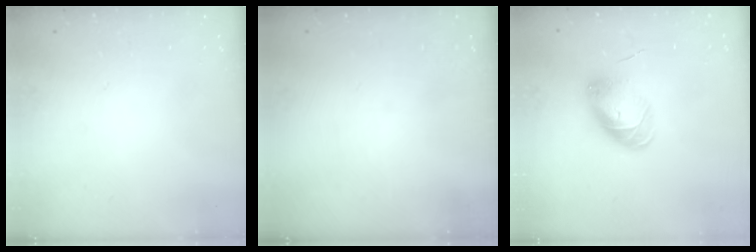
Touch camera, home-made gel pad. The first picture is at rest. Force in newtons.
{"total": 0.0}
{"total": 7.6, "press": 7.6, "slide": 0.5}